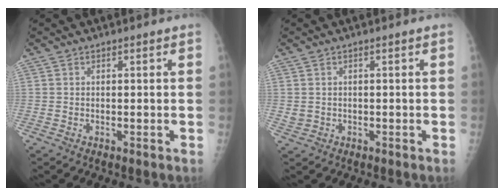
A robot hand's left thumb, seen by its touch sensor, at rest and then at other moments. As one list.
[{"total": 1.3, "force": [0.0, 1.2, 0.4], "torque": [-0.011, 0.002, 0.007]}]